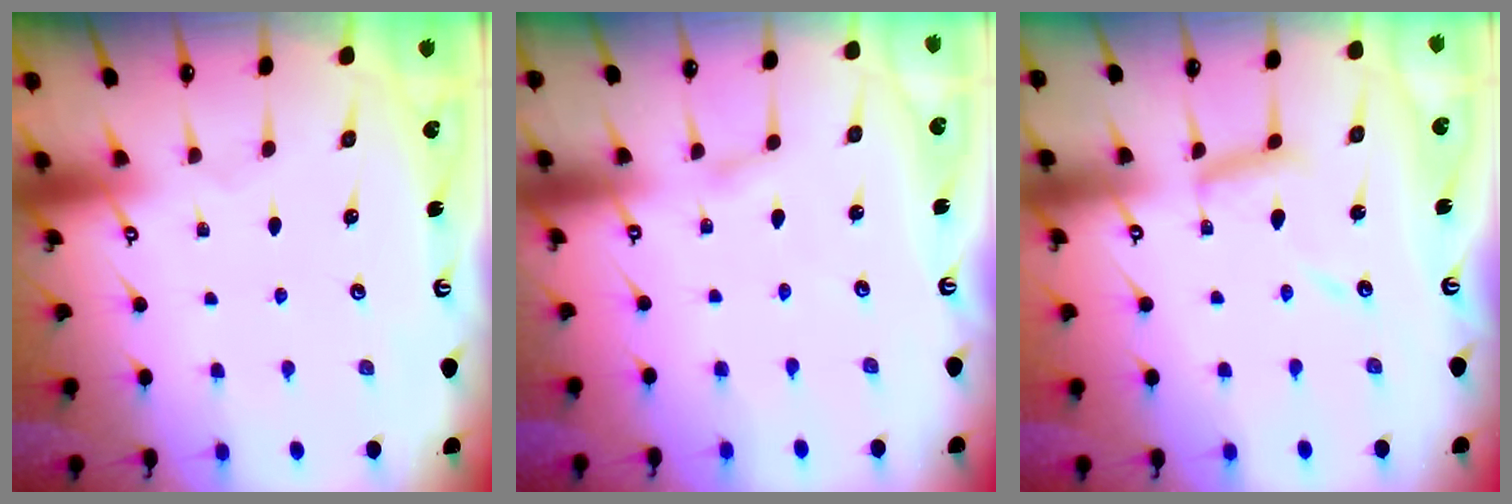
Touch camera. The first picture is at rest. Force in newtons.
{"total": 1.9, "press": 1.9, "slide": 0.2}
{"total": 10.4, "press": 10.3, "slide": 0.9}